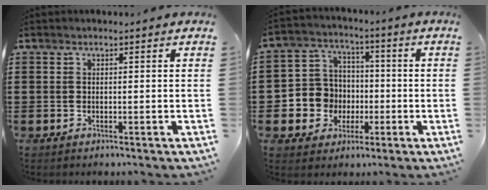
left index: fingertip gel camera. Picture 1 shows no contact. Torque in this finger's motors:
{"motor_torque": [0.75, -0.22, 0.46, 0.06]}